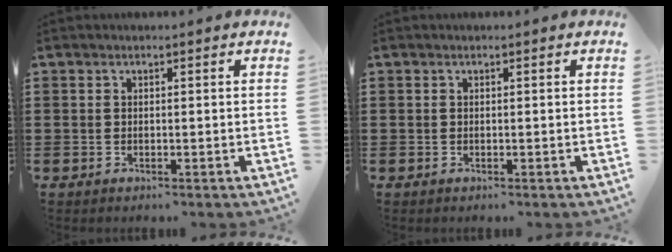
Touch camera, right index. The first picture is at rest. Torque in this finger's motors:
{"motor_torque": [0.00, 0.00, 0.00, 0.00]}